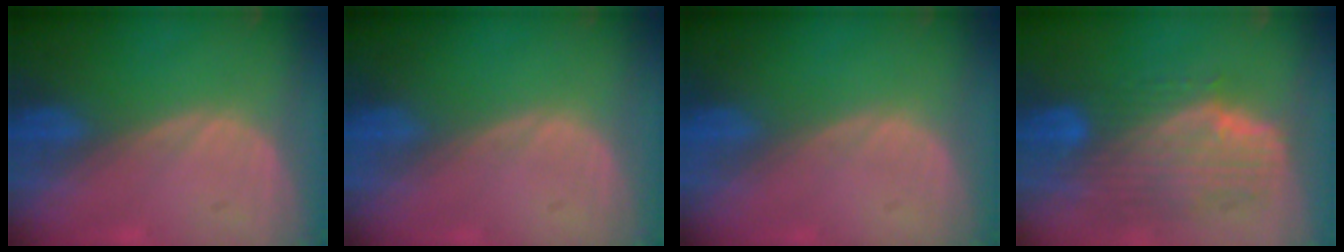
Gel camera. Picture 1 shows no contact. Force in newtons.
{"total": 0.0}
{"total": 0.0}
{"total": 10.0, "press": 8.9, "slide": 4.6}